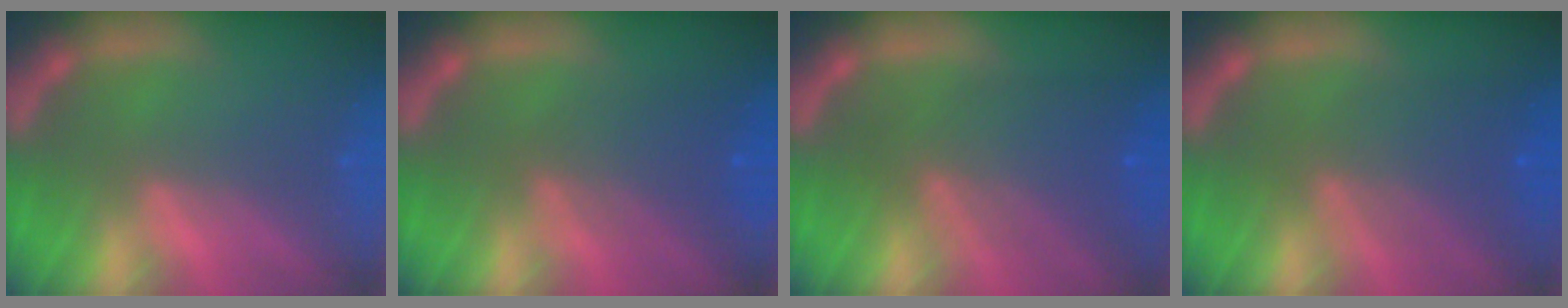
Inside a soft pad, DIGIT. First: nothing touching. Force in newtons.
{"total": 4.1}
{"total": 6.6}
{"total": 5.5}